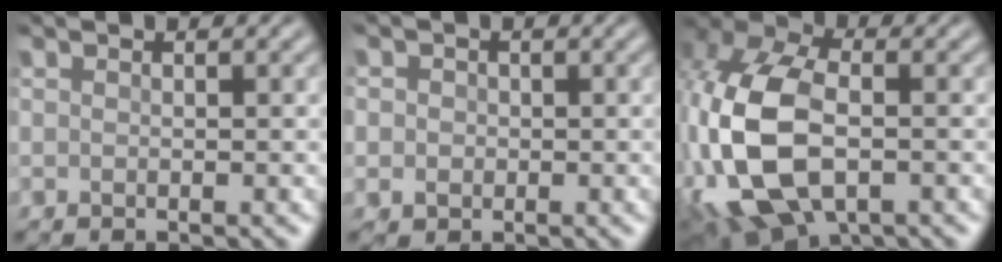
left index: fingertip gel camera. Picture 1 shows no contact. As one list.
[{"total": 3.8, "force": [0.6, 3.5, 1.5], "torque": [-0.022, 0.026, -0.012]}, {"total": 12.5, "force": [-3.0, 7.5, 9.5], "torque": [-0.232, -0.012, -0.055]}]